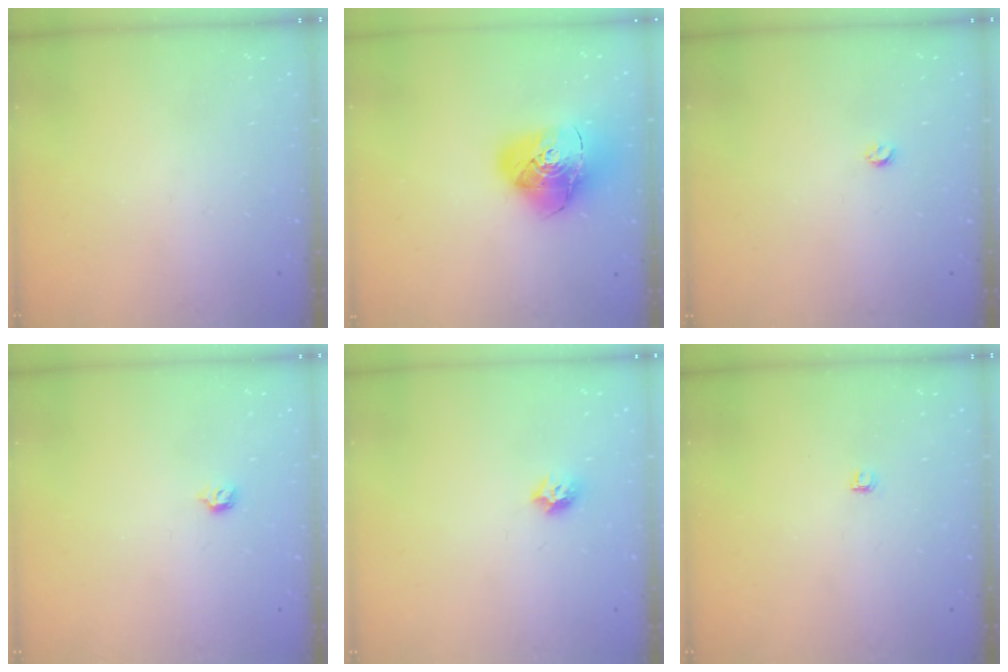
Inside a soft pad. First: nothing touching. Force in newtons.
{"total": 17.5, "press": 17.3, "slide": 2.1}
{"total": 2.9, "press": 2.8, "slide": 0.5}
{"total": 4.0, "press": 3.9, "slide": 0.7}
{"total": 6.4, "press": 6.4, "slide": 0.8}
{"total": 2.8, "press": 2.8, "slide": 0.4}